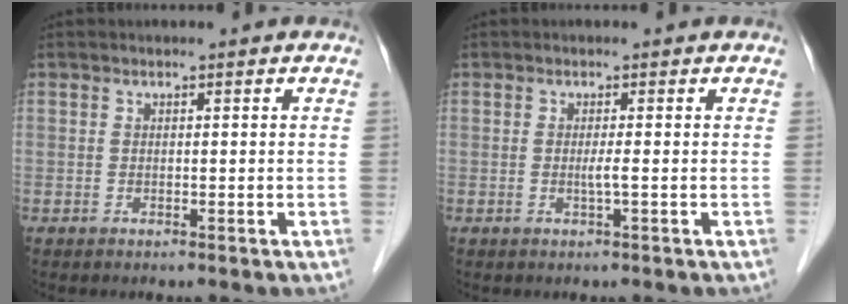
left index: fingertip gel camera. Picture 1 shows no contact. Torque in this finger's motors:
{"motor_torque": [0.21, 0.15, 0.01, 0.01]}